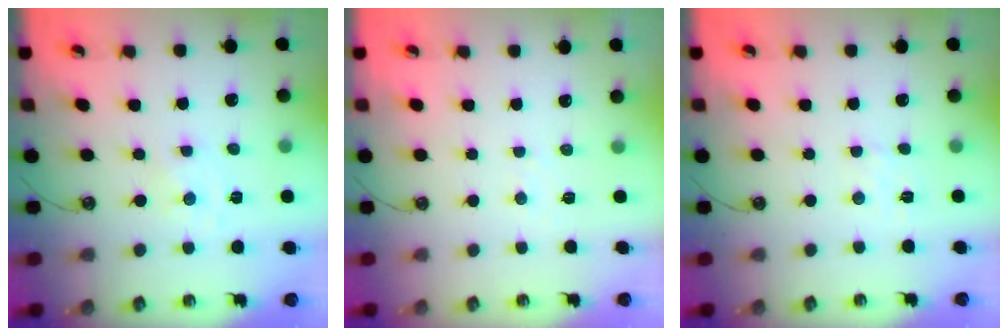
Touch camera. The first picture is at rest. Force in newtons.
{"total": 4.0, "press": 4.0, "slide": 0.5}
{"total": 2.9, "press": 2.9, "slide": 0.4}